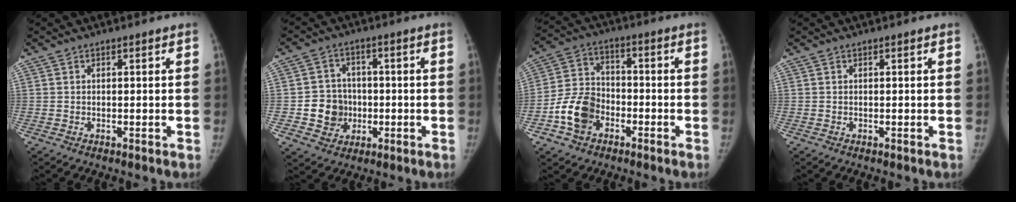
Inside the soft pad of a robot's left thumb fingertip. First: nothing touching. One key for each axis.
{"total": 8.1, "fx": -1.4, "fy": 7.5, "fz": 2.7, "tx": -0.007, "ty": 0.015, "tz": -0.020}
{"total": 10.4, "fx": -4.4, "fy": 7.7, "fz": 5.4, "tx": -0.087, "ty": 0.030, "tz": -0.083}
{"total": 0.0}